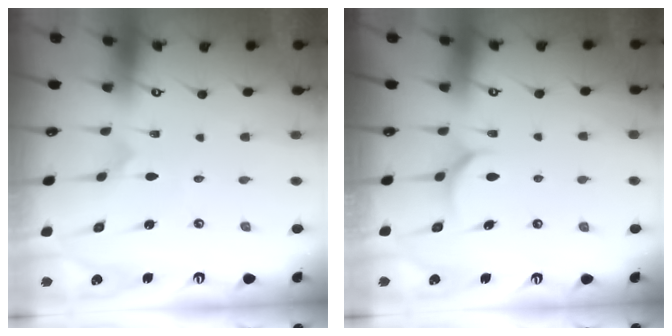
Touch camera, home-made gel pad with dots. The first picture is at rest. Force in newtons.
{"total": 5.4, "press": 5.3, "slide": 0.7}